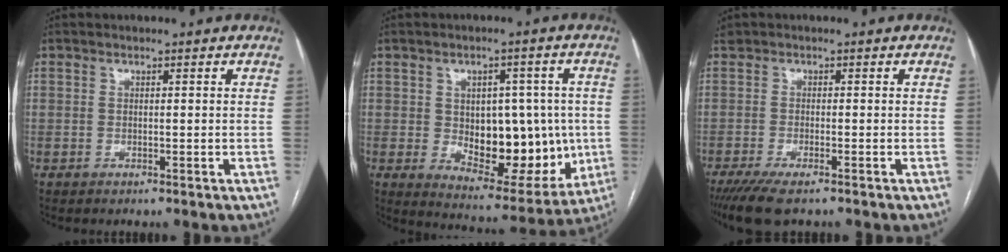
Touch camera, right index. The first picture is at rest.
{"total": 16.3, "force": [-0.9, 8.8, 13.7], "torque": [-0.188, 0.005, 0.012]}
{"total": 5.8, "force": [-4.3, 1.7, 3.6], "torque": [-0.063, -0.015, -0.071]}